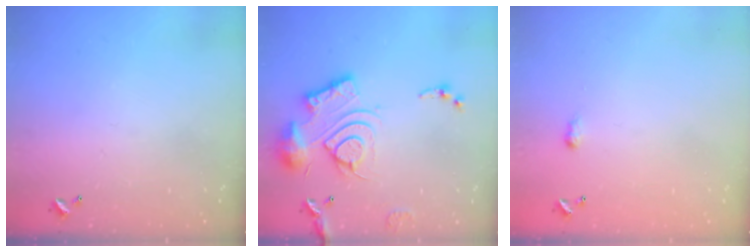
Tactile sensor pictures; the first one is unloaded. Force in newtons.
{"total": 17.0, "press": 17.0, "slide": 1.7}
{"total": 1.6, "press": 1.5, "slide": 0.4}